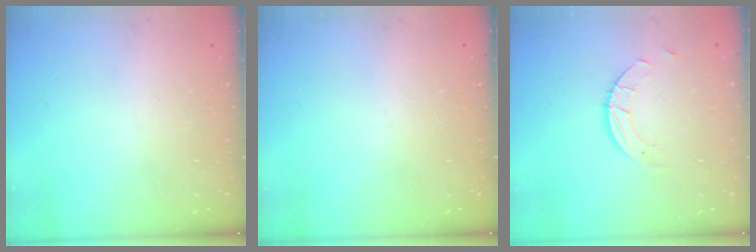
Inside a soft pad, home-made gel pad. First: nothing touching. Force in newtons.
{"total": 0.0}
{"total": 2.5, "press": 2.5, "slide": 0.2}